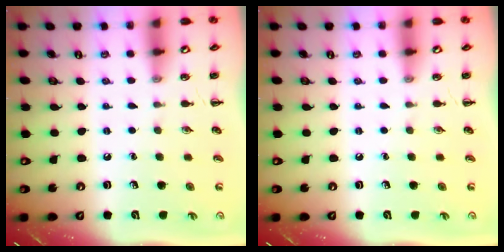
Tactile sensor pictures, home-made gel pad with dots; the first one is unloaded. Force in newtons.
{"total": 0.0}